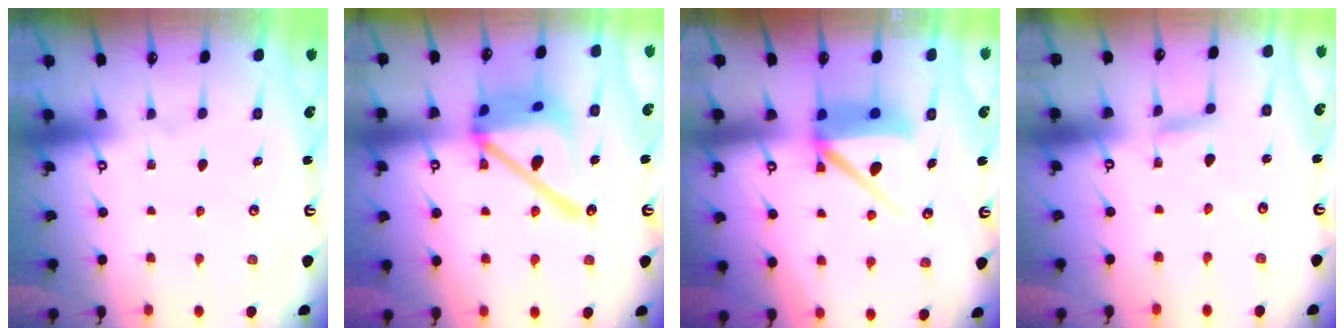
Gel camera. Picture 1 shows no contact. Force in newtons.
{"total": 20.3, "press": 20.2, "slide": 2.1}
{"total": 10.6, "press": 10.6, "slide": 1.2}
{"total": 2.3, "press": 2.3, "slide": 0.2}